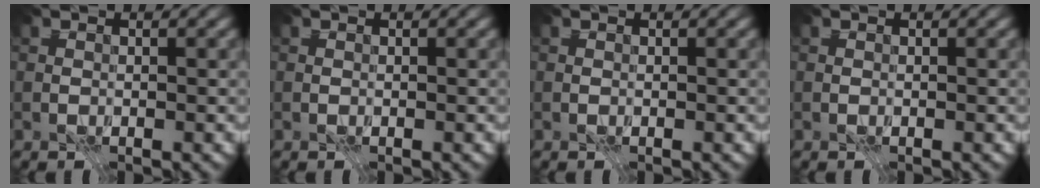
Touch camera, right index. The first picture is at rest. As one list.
[{"total": 0.0}, {"total": 0.0}, {"total": 0.0}]